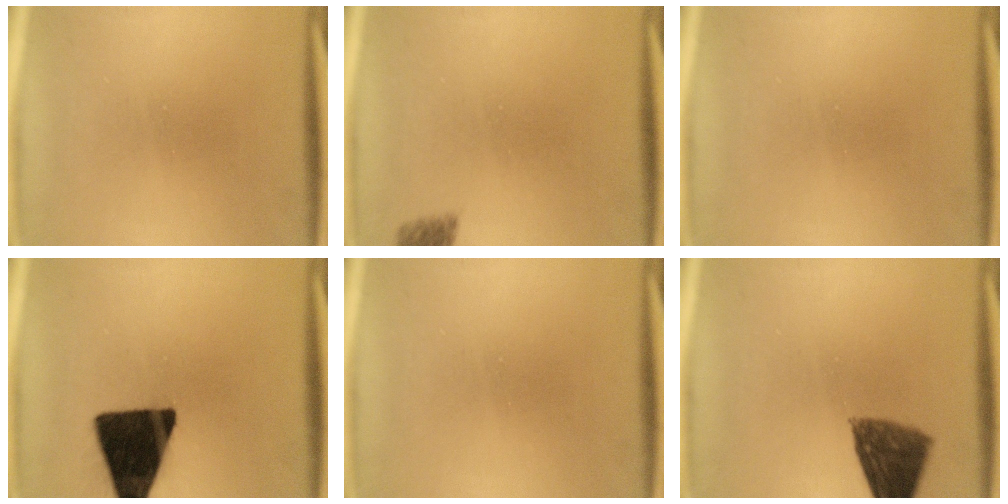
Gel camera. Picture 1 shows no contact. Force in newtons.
{"total": 2.7}
{"total": 0.0}
{"total": 16.5}
{"total": 0.0}
{"total": 8.9}